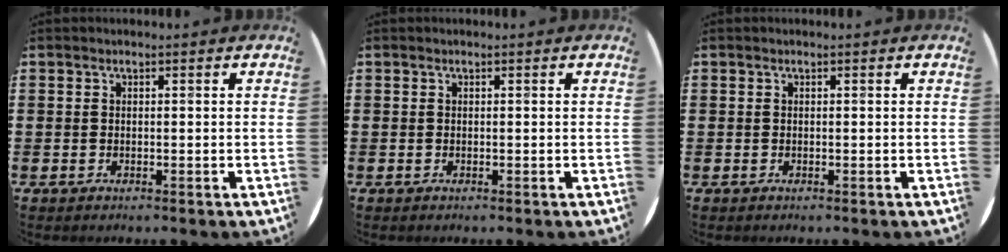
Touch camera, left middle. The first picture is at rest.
{"total": 0.0}
{"total": 0.0}